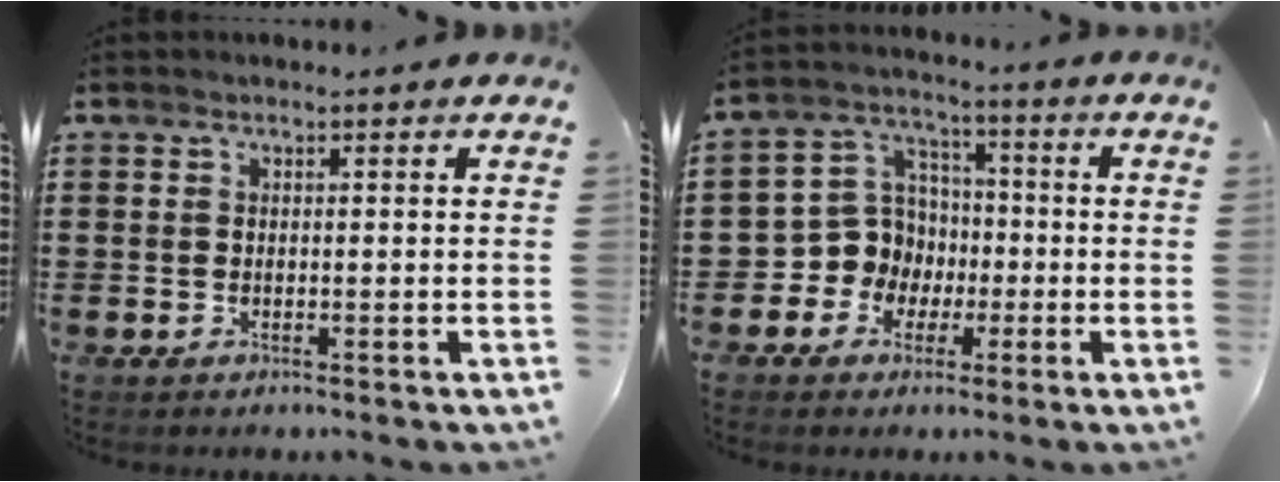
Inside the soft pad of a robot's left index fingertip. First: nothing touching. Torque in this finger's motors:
{"motor_torque": [0.39, 0.19, 0.15, 0.01]}